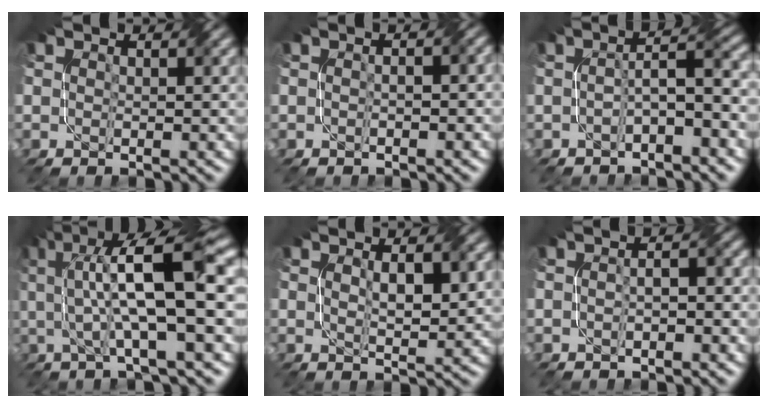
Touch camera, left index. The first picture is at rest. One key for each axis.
{"total": 1.5, "fx": 0.0, "fy": 0.5, "fz": 1.4, "tx": -0.021, "ty": 0.001, "tz": -0.009}
{"total": 3.8, "fx": -1.2, "fy": 0.8, "fz": 3.5, "tx": -0.062, "ty": 0.015, "tz": -0.023}
{"total": 11.1, "fx": 1.4, "fy": 2.7, "fz": 10.6, "tx": -0.173, "ty": 0.016, "tz": 0.023}
{"total": 2.6, "fx": 0.8, "fy": 0.8, "fz": 2.4, "tx": -0.046, "ty": 0.001, "tz": 0.019}
{"total": 1.9, "fx": -0.7, "fy": 0.6, "fz": 1.7, "tx": -0.029, "ty": 0.004, "tz": -0.013}